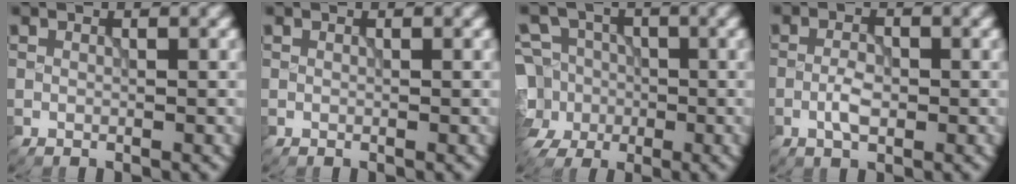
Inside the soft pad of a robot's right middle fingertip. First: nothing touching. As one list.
[{"total": 0.0}, {"total": 7.9, "force": [-2.3, 7.0, 3.0], "torque": [-0.058, 0.009, -0.069]}, {"total": 2.2, "force": [-0.7, 1.0, 1.9], "torque": [-0.034, 0.002, -0.019]}]